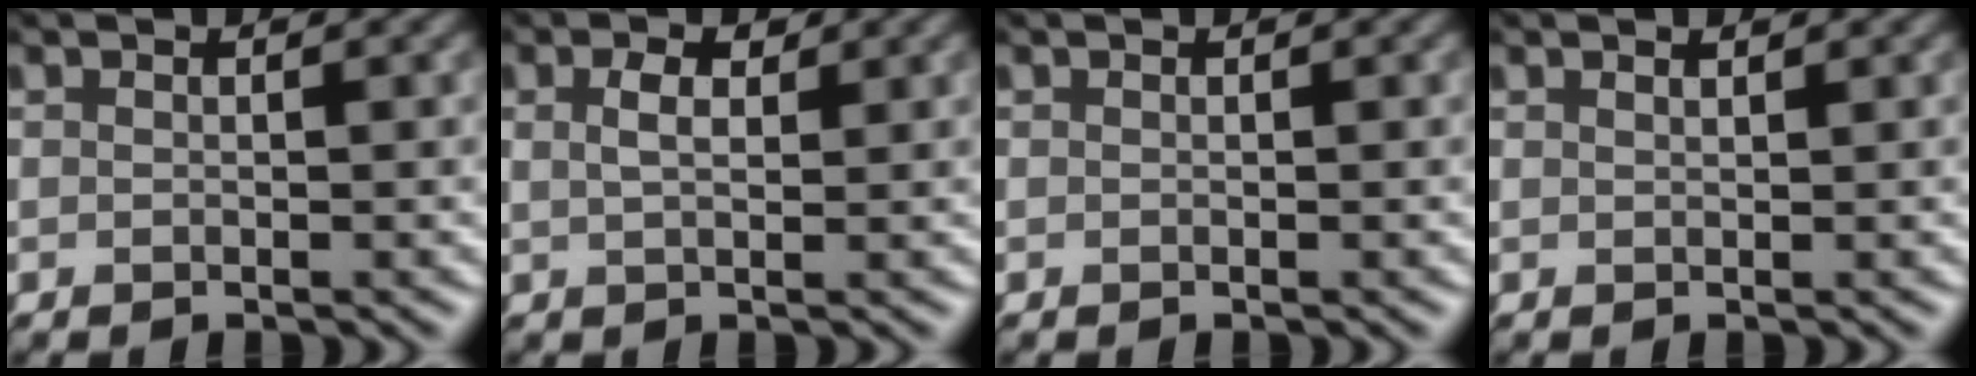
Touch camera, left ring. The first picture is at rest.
{"total": 2.0, "force": [0.9, 0.9, 1.5], "torque": [-0.033, 0.004, 0.016]}
{"total": 0.0}
{"total": 0.8, "force": [0.7, 0.2, 0.4], "torque": [-0.003, 0.000, 0.008]}